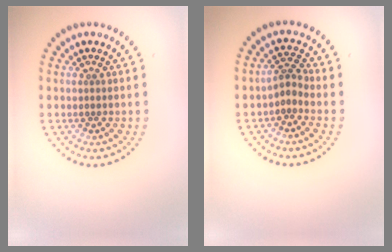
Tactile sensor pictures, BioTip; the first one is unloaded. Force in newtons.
{"total": 1.8, "press": 1.2, "slide": 1.4}